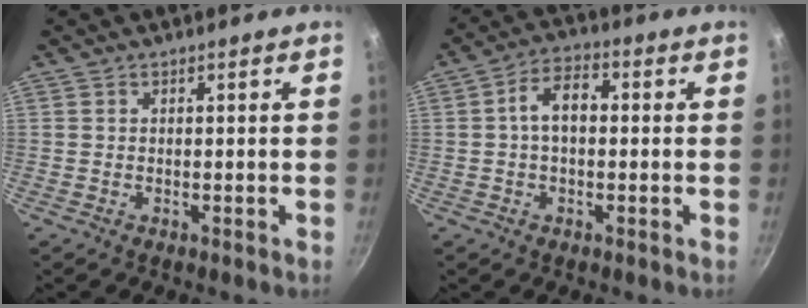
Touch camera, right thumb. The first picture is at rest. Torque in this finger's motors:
{"motor_torque": [0.36, 1.77, 0.98, -0.13, 0.04]}